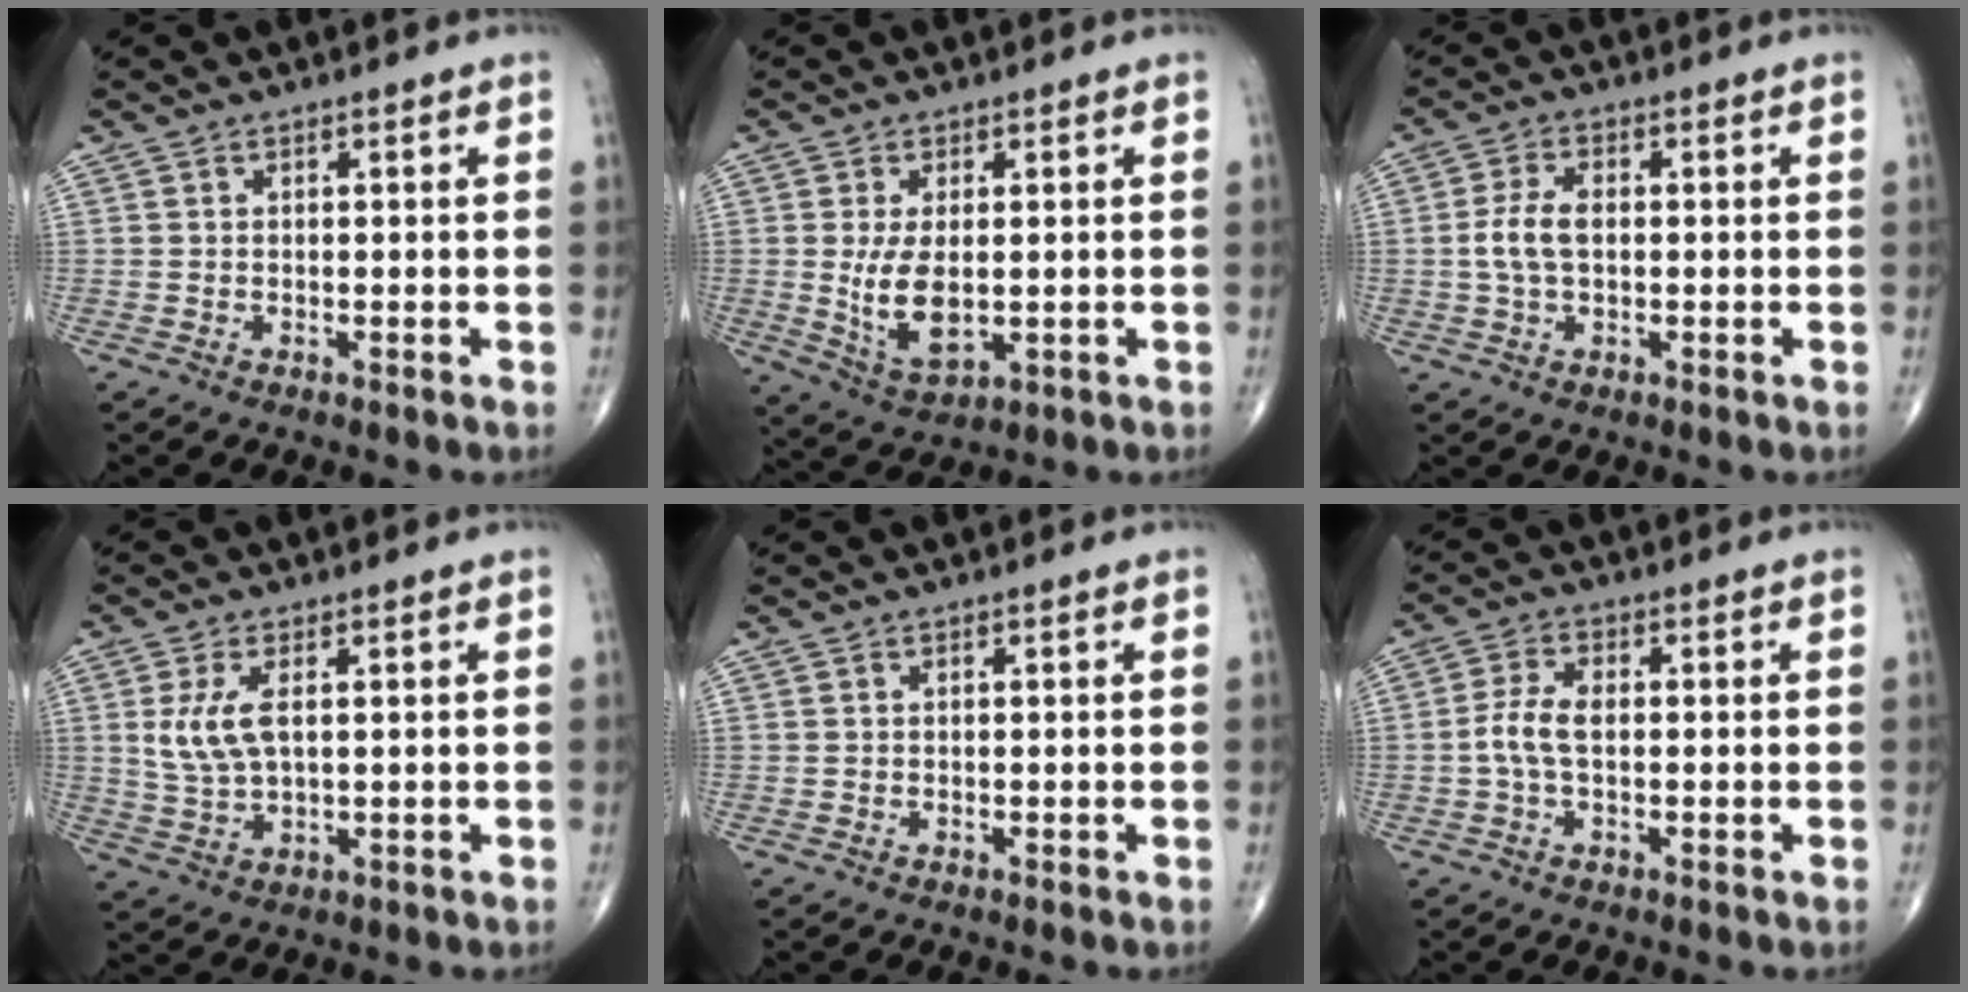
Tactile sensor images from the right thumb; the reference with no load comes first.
{"total": 8.1, "force": [-0.2, 4.1, 7.0], "torque": [-0.127, -0.017, 0.009]}
{"total": 5.4, "force": [-0.1, 3.0, 4.5], "torque": [-0.100, 0.009, -0.005]}
{"total": 6.8, "force": [1.5, 3.2, 5.8], "torque": [-0.127, -0.006, 0.037]}
{"total": 0.0}
{"total": 4.7, "force": [-0.4, 2.3, 4.1], "torque": [-0.095, 0.012, -0.013]}